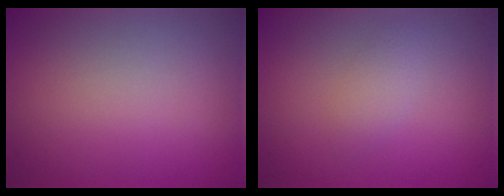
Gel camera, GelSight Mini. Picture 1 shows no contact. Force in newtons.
{"total": 1.5, "press": 1.5, "slide": 0.1}